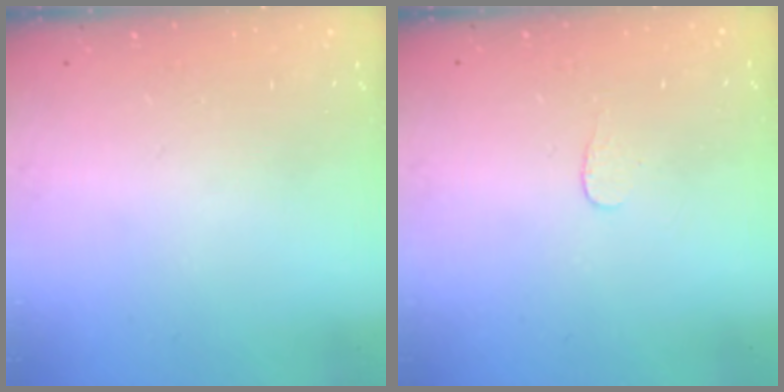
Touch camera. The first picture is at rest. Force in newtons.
{"total": 3.0, "press": 3.0, "slide": 0.2}